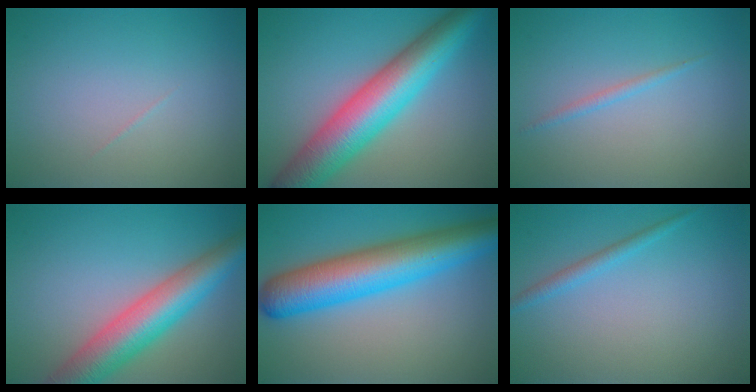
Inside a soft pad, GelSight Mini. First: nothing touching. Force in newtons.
{"total": 10.0, "press": 10.0, "slide": 0.1}
{"total": 0.9, "press": 0.9, "slide": 0.1}
{"total": 8.0, "press": 8.0, "slide": 0.3}
{"total": 9.8, "press": 9.8, "slide": 0.3}
{"total": 1.4, "press": 1.4, "slide": 0.1}